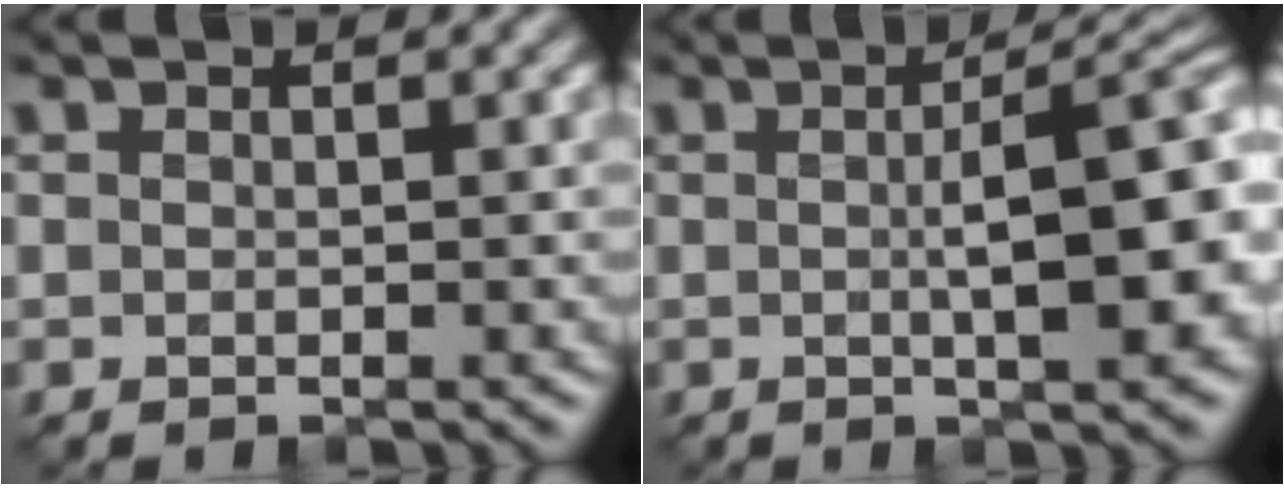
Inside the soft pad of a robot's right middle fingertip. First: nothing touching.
{"total": 9.2, "force": [0.2, 2.6, 8.8], "torque": [-0.108, 0.008, 0.002]}